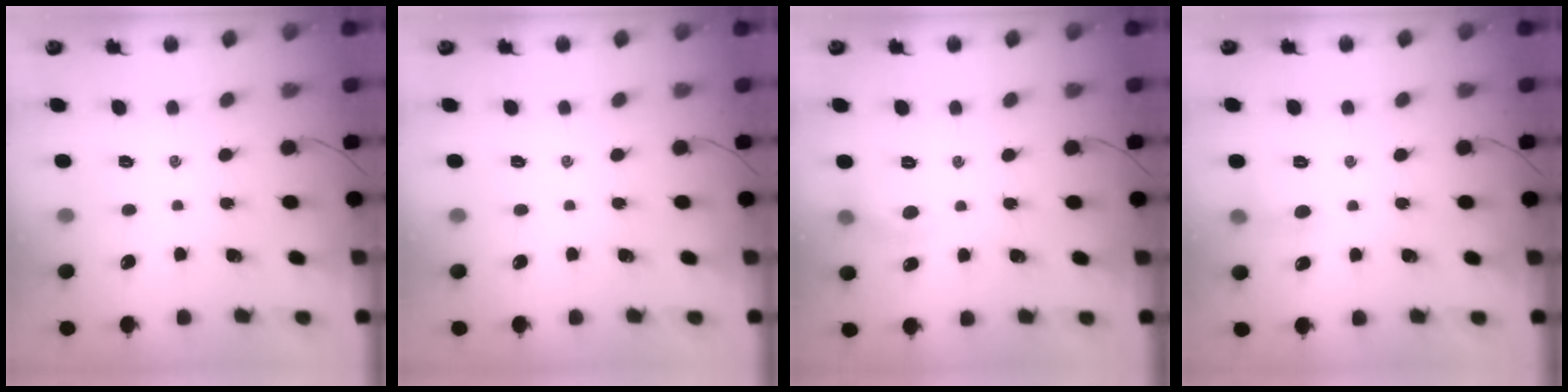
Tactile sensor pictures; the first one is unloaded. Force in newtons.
{"total": 0.0}
{"total": 5.0, "press": 4.8, "slide": 1.4}
{"total": 4.3, "press": 4.0, "slide": 1.4}